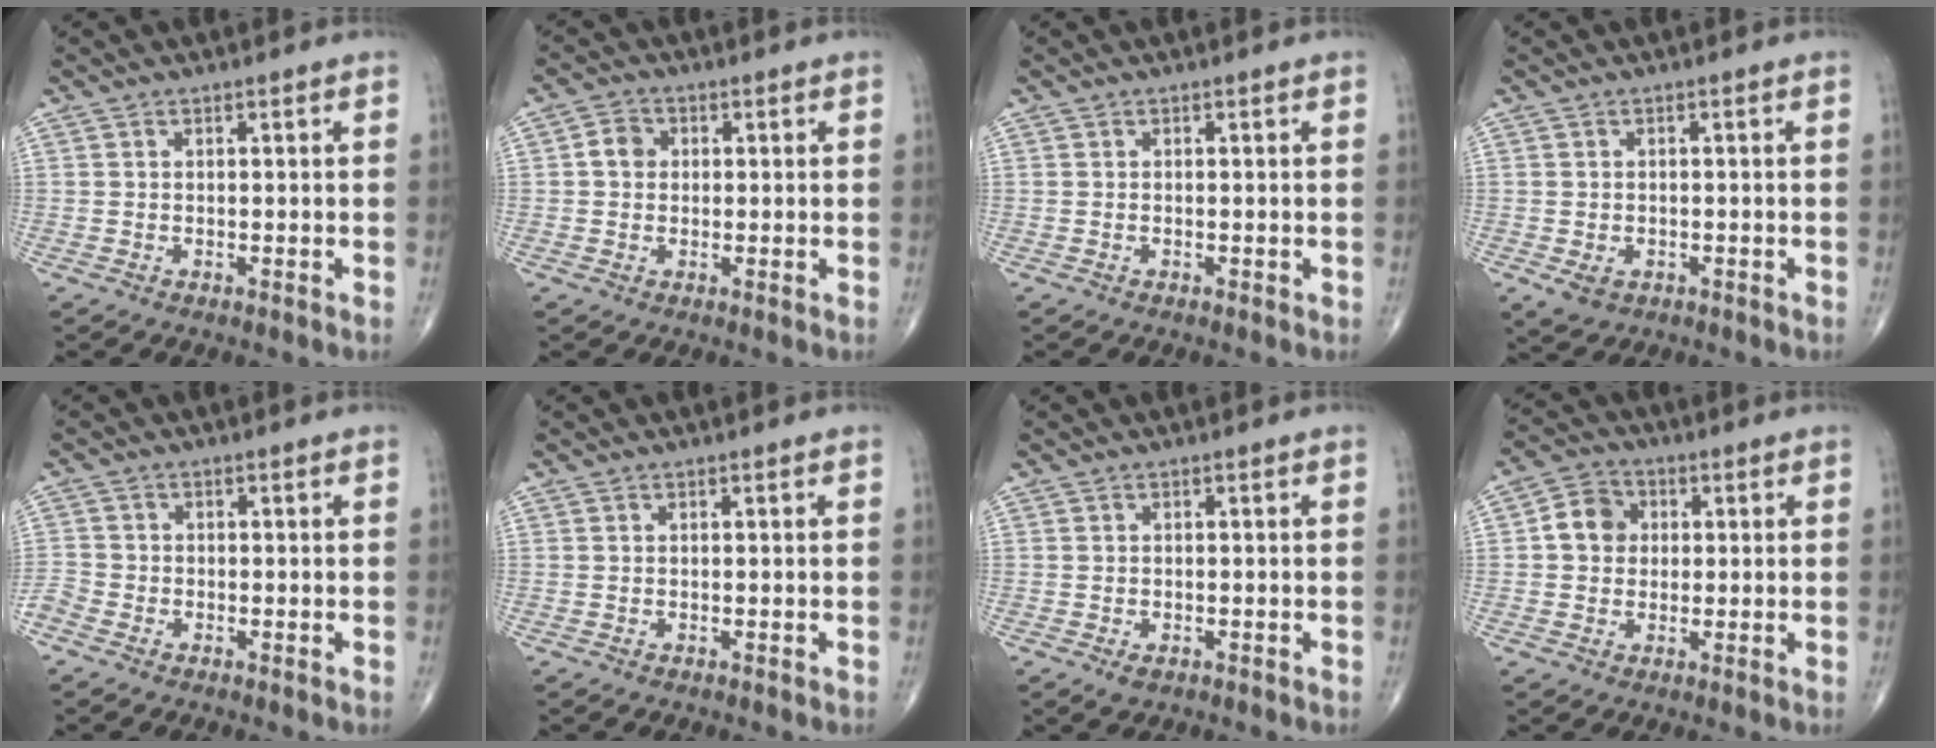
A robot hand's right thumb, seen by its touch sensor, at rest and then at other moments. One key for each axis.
{"total": 3.3, "fx": 0.3, "fy": 2.9, "fz": 1.6, "tx": -0.016, "ty": 0.008, "tz": -0.002}
{"total": 0.0}
{"total": 3.0, "fx": -1.1, "fy": 2.3, "fz": 1.7, "tx": -0.025, "ty": -0.002, "tz": -0.009}
{"total": 2.7, "fx": -2.0, "fy": 1.6, "fz": 0.8, "tx": -0.019, "ty": 0.004, "tz": -0.046}
{"total": 0.0}
{"total": 1.5, "fx": -0.8, "fy": 0.9, "fz": 1.0, "tx": -0.012, "ty": 0.000, "tz": -0.008}
{"total": 6.5, "fx": 0.7, "fy": 5.7, "fz": 3.1, "tx": -0.037, "ty": 0.011, "tz": 0.002}